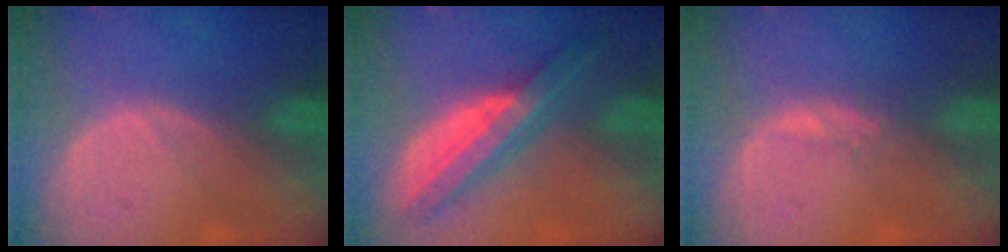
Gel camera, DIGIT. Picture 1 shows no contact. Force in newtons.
{"total": 8.1, "press": 8.1, "slide": 0.4}
{"total": 1.3, "press": 1.2, "slide": 0.5}